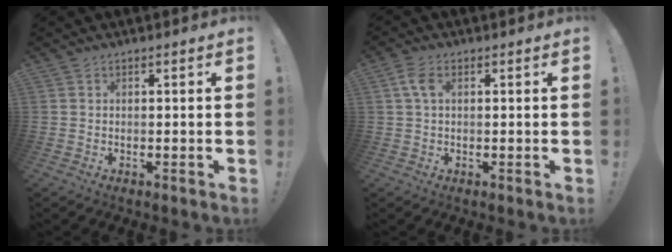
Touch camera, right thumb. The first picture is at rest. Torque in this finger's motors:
{"motor_torque": [0.92, 1.13, 0.41, -0.41, 0.00]}